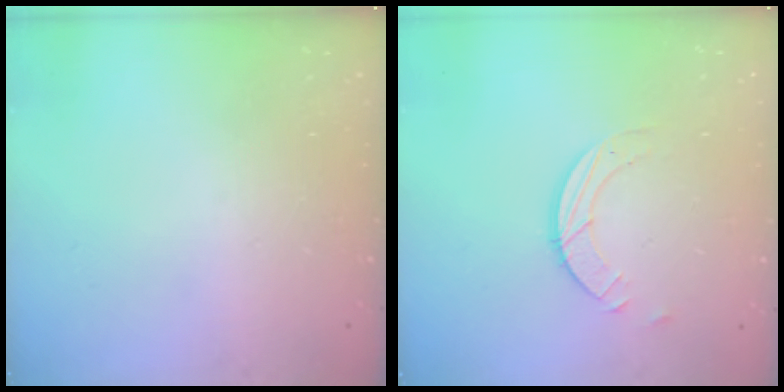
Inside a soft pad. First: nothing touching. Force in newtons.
{"total": 3.2, "press": 3.2, "slide": 0.3}